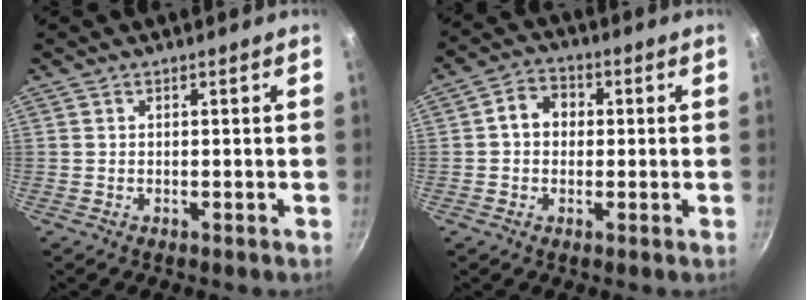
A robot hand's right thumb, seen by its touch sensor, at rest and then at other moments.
{"total": 5.8, "force": [0.4, 4.8, 3.2], "torque": [-0.026, 0.013, -0.005]}